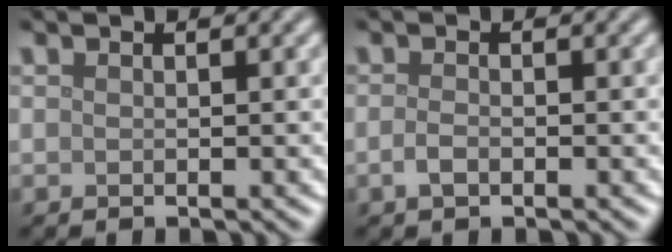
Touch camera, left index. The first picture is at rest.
{"total": 1.1, "force": [-0.5, 0.5, 0.9], "torque": [-0.020, -0.002, -0.012]}